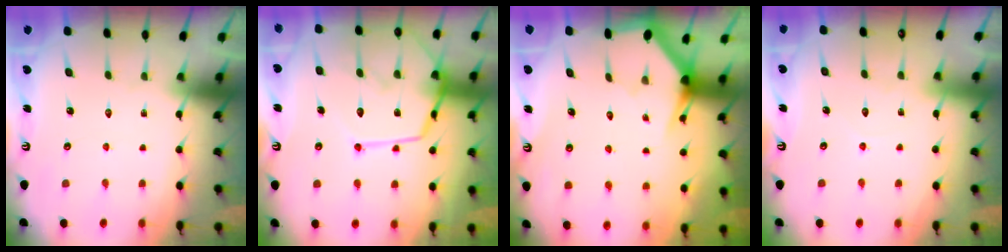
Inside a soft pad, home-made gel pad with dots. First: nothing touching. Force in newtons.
{"total": 15.1, "press": 15.0, "slide": 1.6}
{"total": 3.1, "press": 3.1, "slide": 0.2}
{"total": 2.9, "press": 2.9, "slide": 0.3}